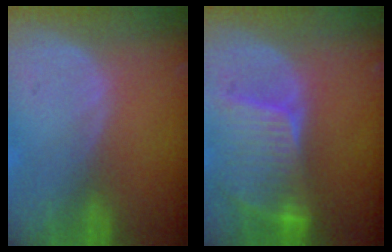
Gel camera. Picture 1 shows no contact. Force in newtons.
{"total": 9.2, "press": 8.1, "slide": 4.3}